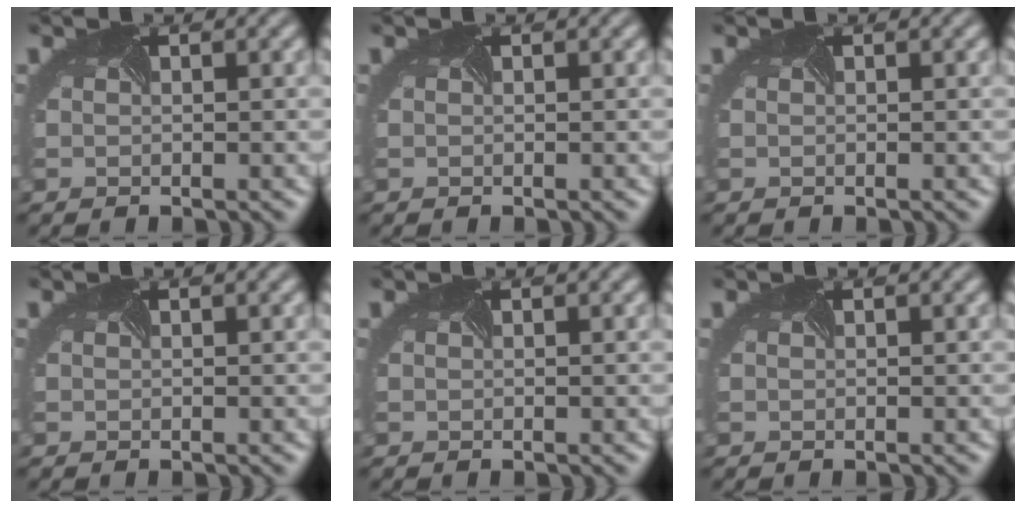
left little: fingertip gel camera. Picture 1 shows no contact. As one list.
[{"total": 0.0}, {"total": 0.0}, {"total": 0.0}, {"total": 0.0}, {"total": 0.0}]